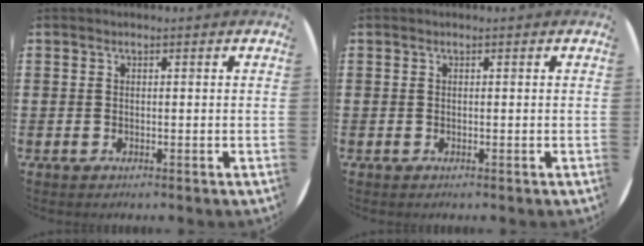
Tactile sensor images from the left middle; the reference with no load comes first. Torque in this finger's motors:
{"motor_torque": [0.00, 0.00, 0.00, 0.00]}